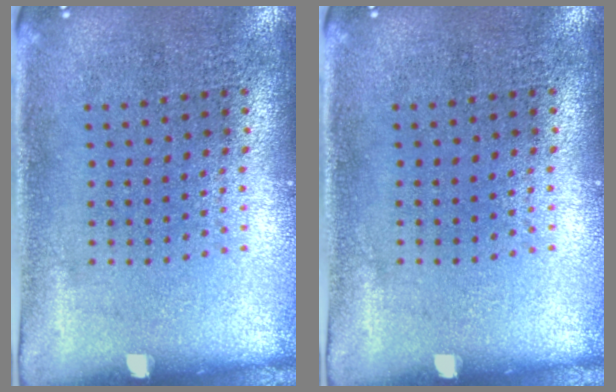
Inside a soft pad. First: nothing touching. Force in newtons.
{"total": 0.0}